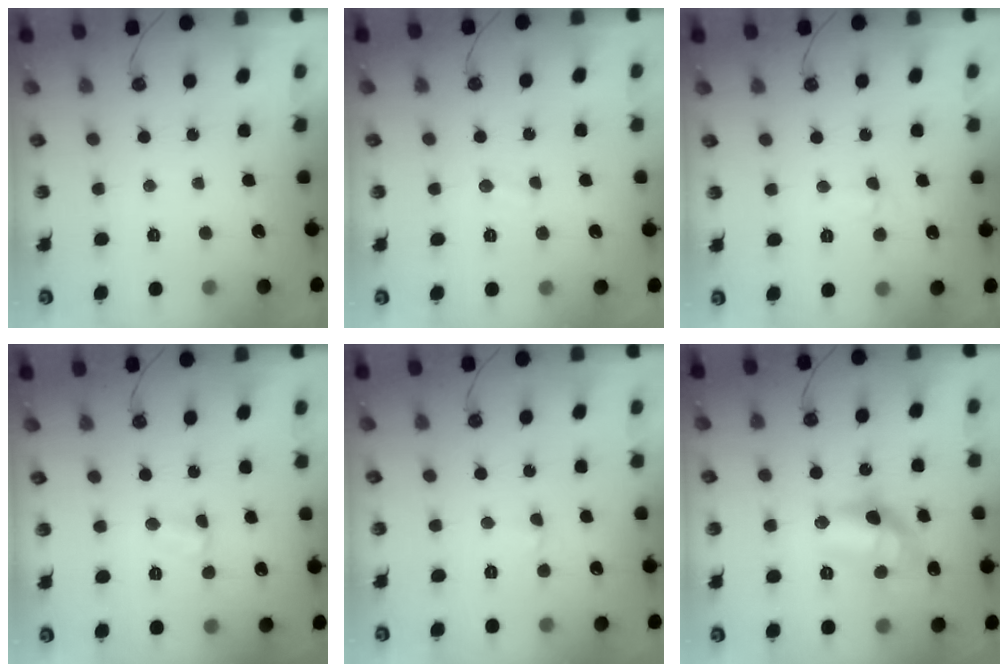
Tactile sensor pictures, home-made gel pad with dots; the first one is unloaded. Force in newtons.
{"total": 1.8, "press": 1.8, "slide": 0.2}
{"total": 5.6, "press": 4.5, "slide": 3.3}
{"total": 3.3, "press": 3.3, "slide": 0.4}
{"total": 2.3, "press": 2.2, "slide": 0.5}
{"total": 13.5, "press": 13.4, "slide": 0.8}